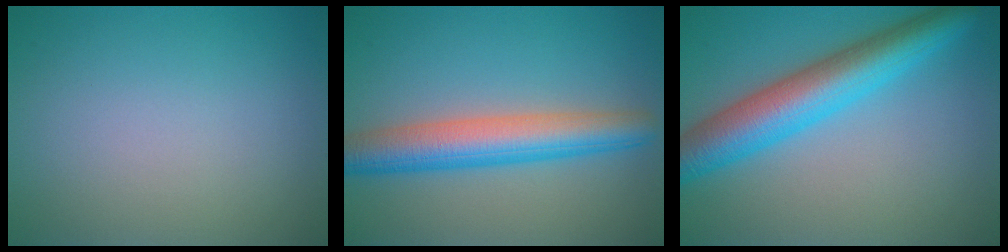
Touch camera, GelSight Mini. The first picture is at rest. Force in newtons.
{"total": 6.3, "press": 6.3, "slide": 0.2}
{"total": 7.5, "press": 7.5, "slide": 0.1}